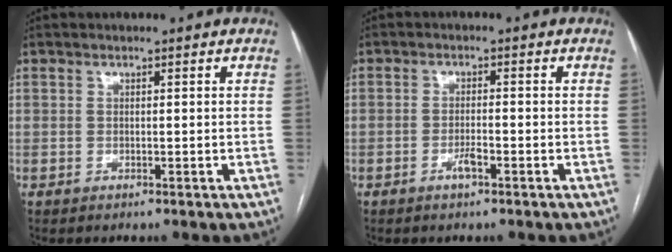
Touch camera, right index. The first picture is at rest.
{"total": 2.1, "force": [-1.3, 0.3, 1.7], "torque": [-0.032, 0.001, -0.022]}